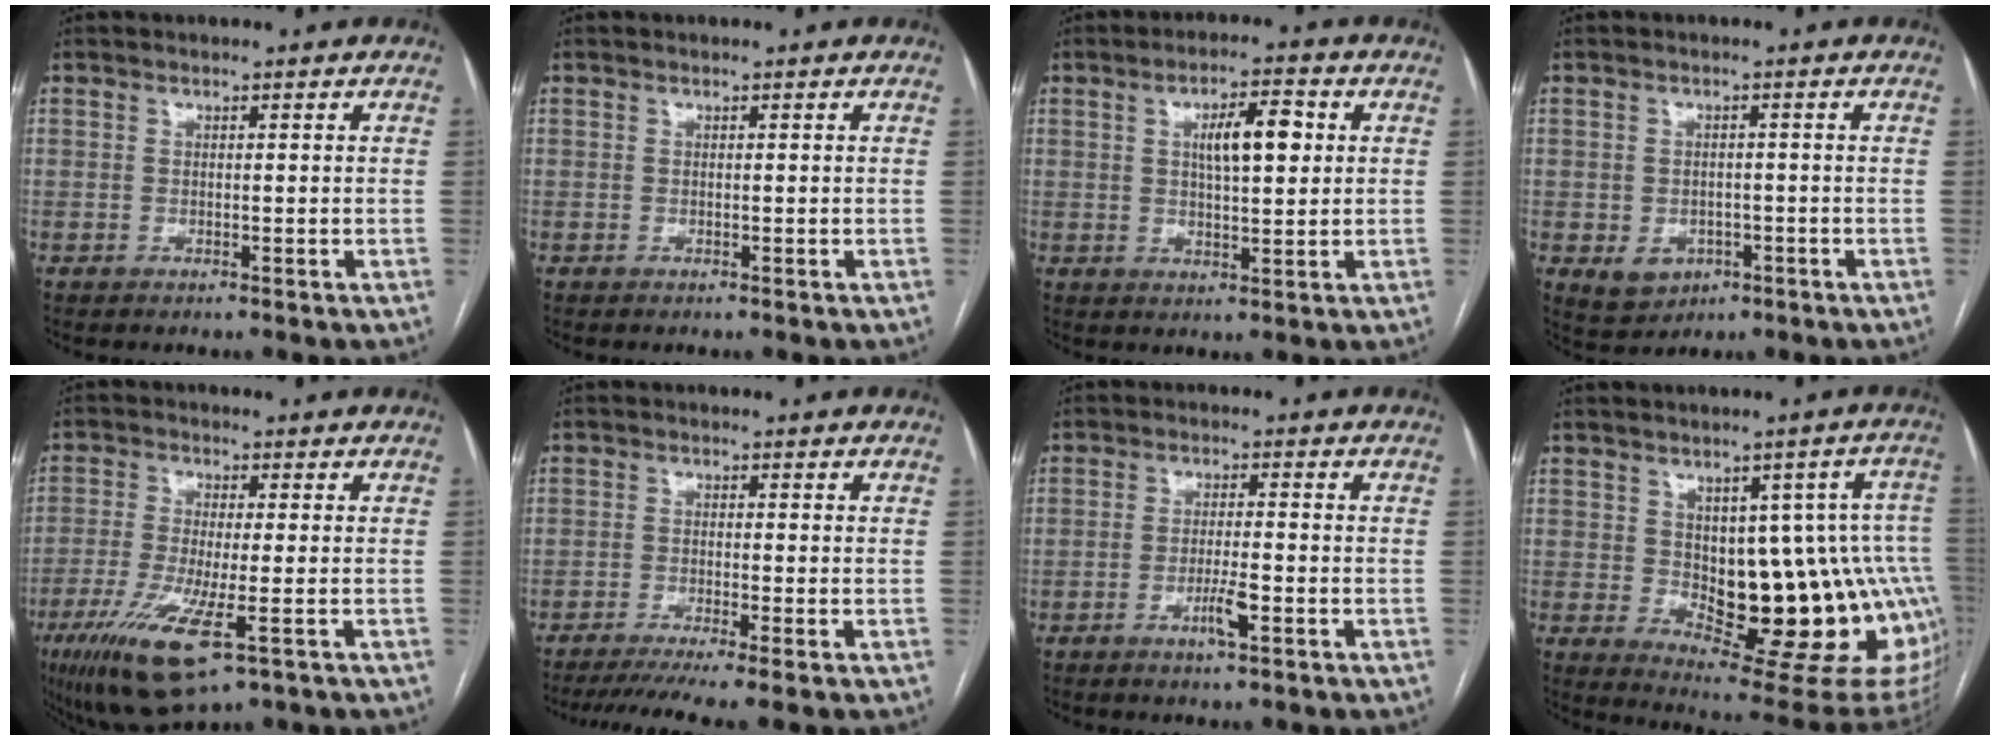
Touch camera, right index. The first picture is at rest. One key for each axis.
{"total": 0.0}
{"total": 7.1, "fx": 1.7, "fy": 1.9, "fz": 6.6, "tx": -0.110, "ty": 0.013, "tz": 0.031}
{"total": 4.6, "fx": -1.7, "fy": 3.8, "fz": 2.0, "tx": -0.031, "ty": 0.001, "tz": -0.011}
{"total": 11.3, "fx": -5.1, "fy": 1.9, "fz": 10.0, "tx": -0.199, "ty": -0.035, "tz": -0.086}
{"total": 7.6, "fx": -5.9, "fy": -0.7, "fz": 4.8, "tx": -0.071, "ty": -0.013, "tz": -0.091}
{"total": 3.8, "fx": -1.7, "fy": 0.3, "fz": 3.3, "tx": -0.062, "ty": -0.003, "tz": -0.031}
{"total": 20.9, "fx": -1.2, "fy": 7.3, "fz": 19.5, "tx": -0.176, "ty": 0.016, "tz": 0.012}